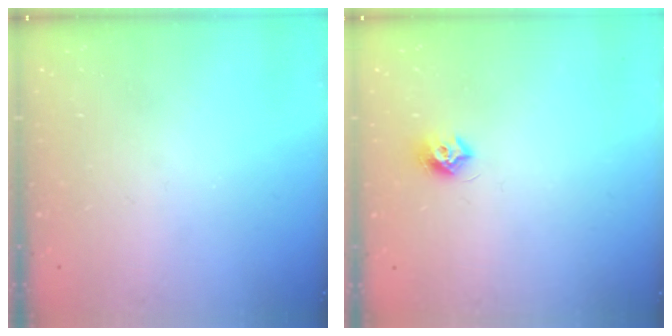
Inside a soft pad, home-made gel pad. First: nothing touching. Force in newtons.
{"total": 7.3, "press": 7.3, "slide": 0.6}